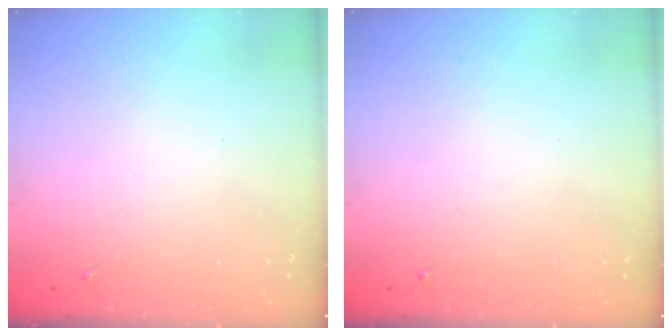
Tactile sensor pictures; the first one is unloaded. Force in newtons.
{"total": 0.0}